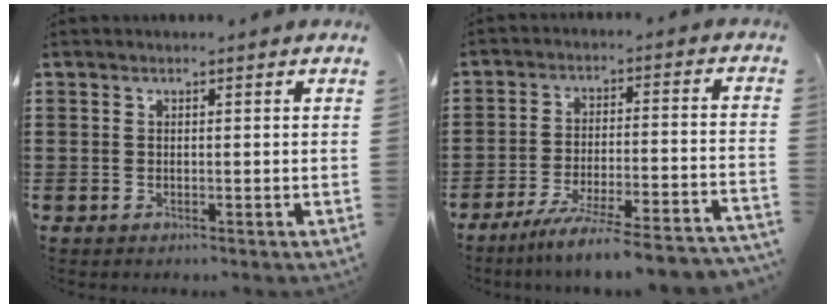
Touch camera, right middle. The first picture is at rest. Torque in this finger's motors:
{"motor_torque": [1.46, -0.68, 0.24, 0.10]}